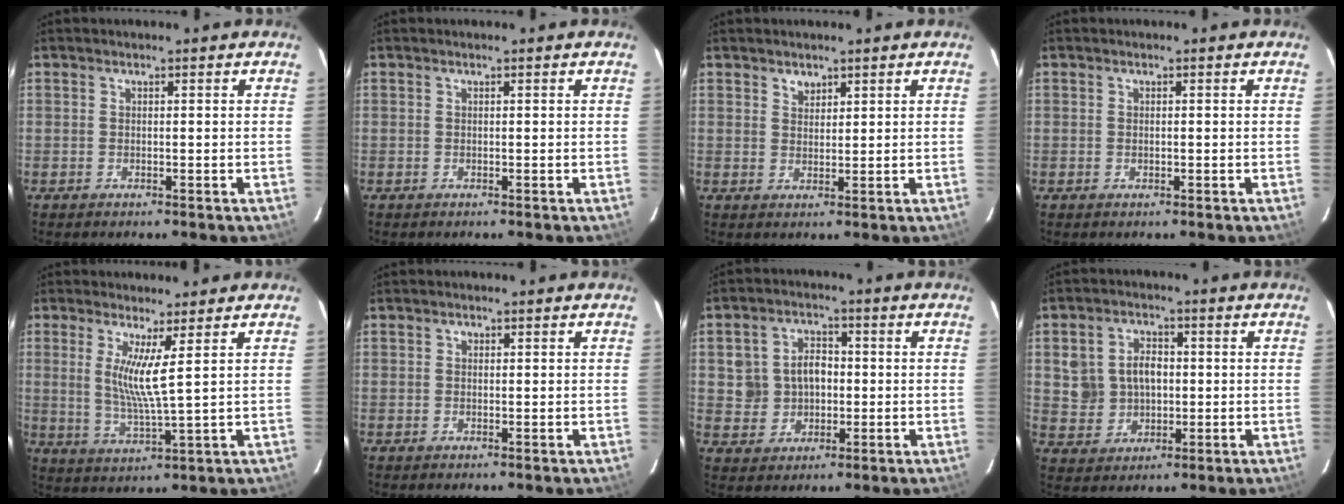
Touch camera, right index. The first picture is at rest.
{"total": 0.0}
{"total": 2.0, "force": [1.5, 1.3, 0.5], "torque": [-0.005, 0.003, 0.026]}
{"total": 0.5, "force": [0.0, 0.3, 0.4], "torque": [-0.008, -0.001, 0.001]}
{"total": 6.5, "force": [2.2, -0.4, 6.1], "torque": [-0.116, -0.021, 0.042]}
{"total": 0.5, "force": [0.1, 0.5, 0.1], "torque": [0.001, 0.003, 0.000]}
{"total": 7.2, "force": [0.3, 6.5, 3.1], "torque": [-0.070, 0.024, 0.017]}
{"total": 8.0, "force": [0.9, 6.9, 3.9], "torque": [-0.086, 0.022, 0.030]}